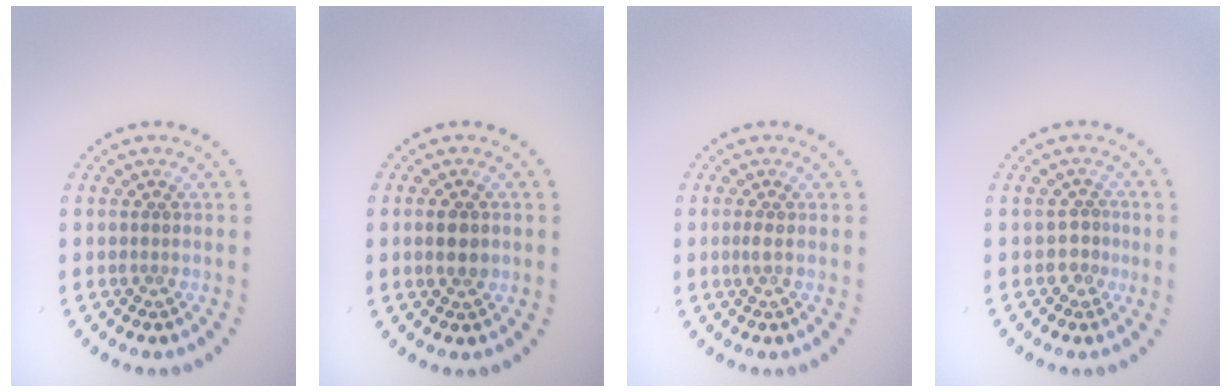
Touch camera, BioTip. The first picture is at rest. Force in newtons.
{"total": 2.3, "press": 2.3, "slide": 0.0}
{"total": 0.6, "press": 0.5, "slide": 0.3}
{"total": 1.7, "press": 1.3, "slide": 1.1}